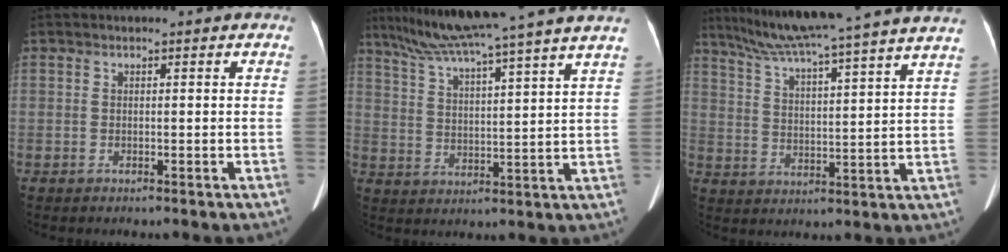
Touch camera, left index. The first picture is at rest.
{"total": 19.1, "force": [15.9, -1.8, 10.6], "torque": [-0.178, 0.008, 0.226]}
{"total": 23.5, "force": [20.2, -1.4, 11.9], "torque": [-0.201, -0.011, 0.280]}